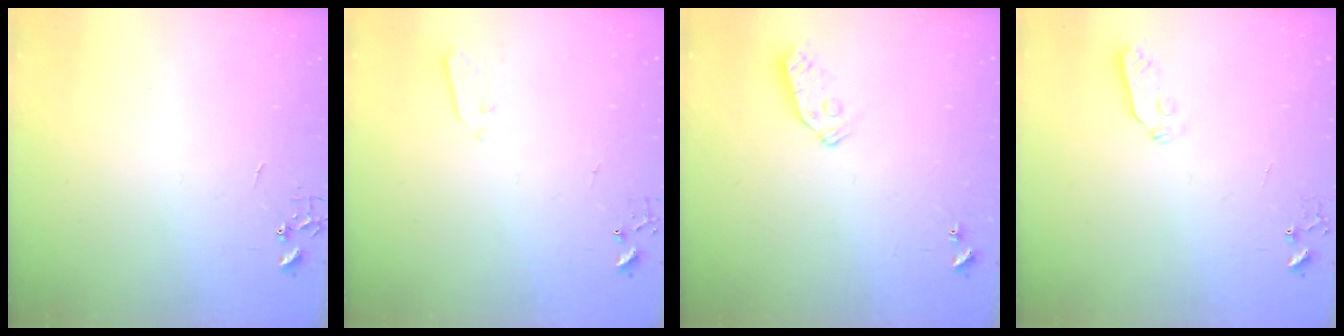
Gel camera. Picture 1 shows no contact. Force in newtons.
{"total": 2.2, "press": 2.1, "slide": 0.3}
{"total": 6.5, "press": 6.5, "slide": 0.4}
{"total": 3.9, "press": 3.9, "slide": 0.6}